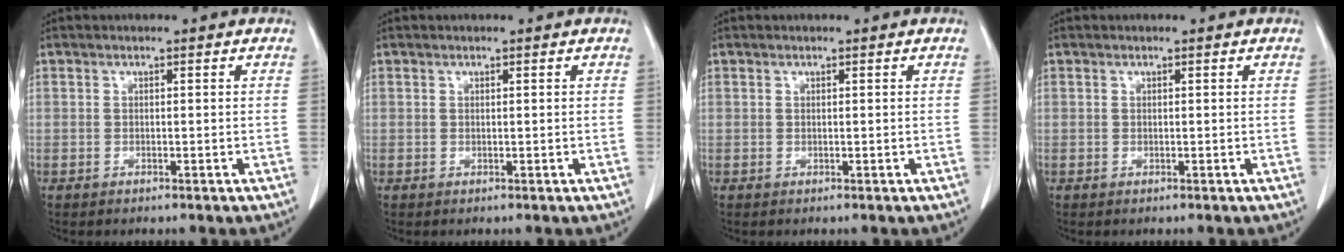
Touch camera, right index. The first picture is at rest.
{"total": 0.0}
{"total": 0.0}
{"total": 0.0}